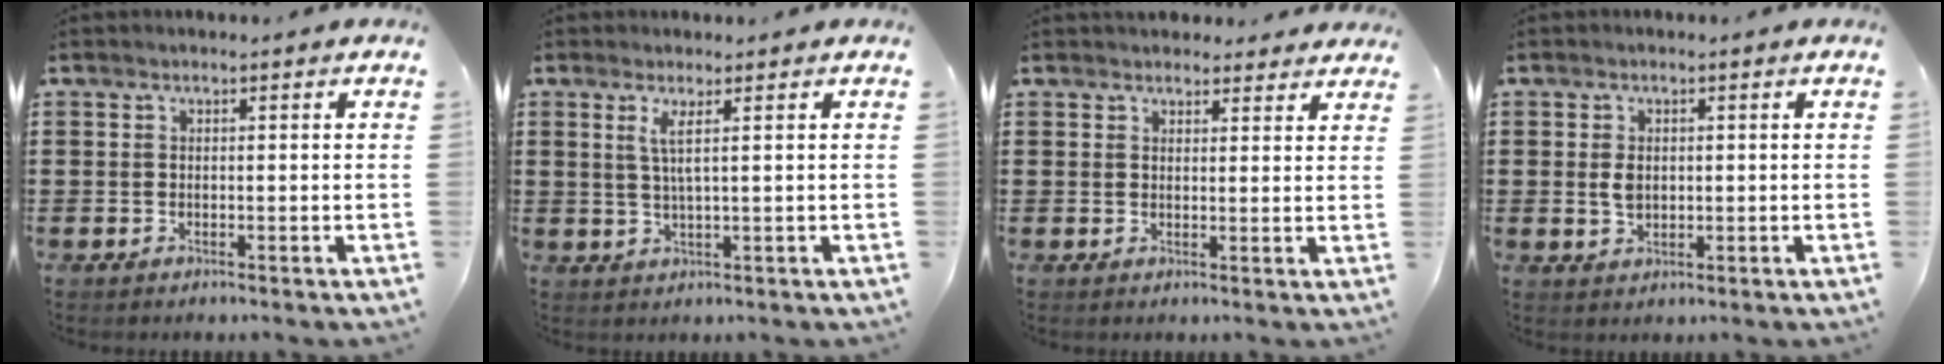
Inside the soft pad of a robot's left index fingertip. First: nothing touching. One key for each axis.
{"total": 2.6, "fx": 0.9, "fy": -0.3, "fz": 2.5, "tx": -0.054, "ty": -0.006, "tz": 0.015}
{"total": 2.6, "fx": 2.5, "fy": 0.9, "fz": 0.1, "tx": -0.002, "ty": -0.007, "tz": 0.046}
{"total": 2.4, "fx": 0.2, "fy": 1.6, "fz": 1.8, "tx": -0.045, "ty": 0.002, "tz": 0.000}